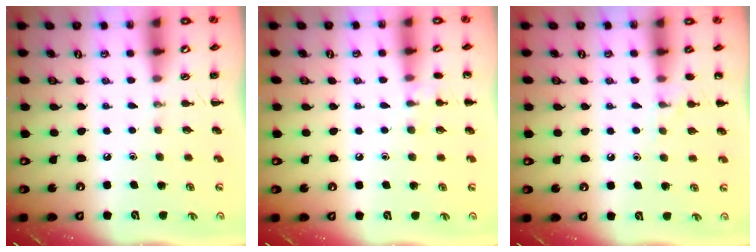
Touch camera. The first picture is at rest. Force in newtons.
{"total": 7.2, "press": 7.0, "slide": 1.7}
{"total": 6.5, "press": 6.2, "slide": 1.9}